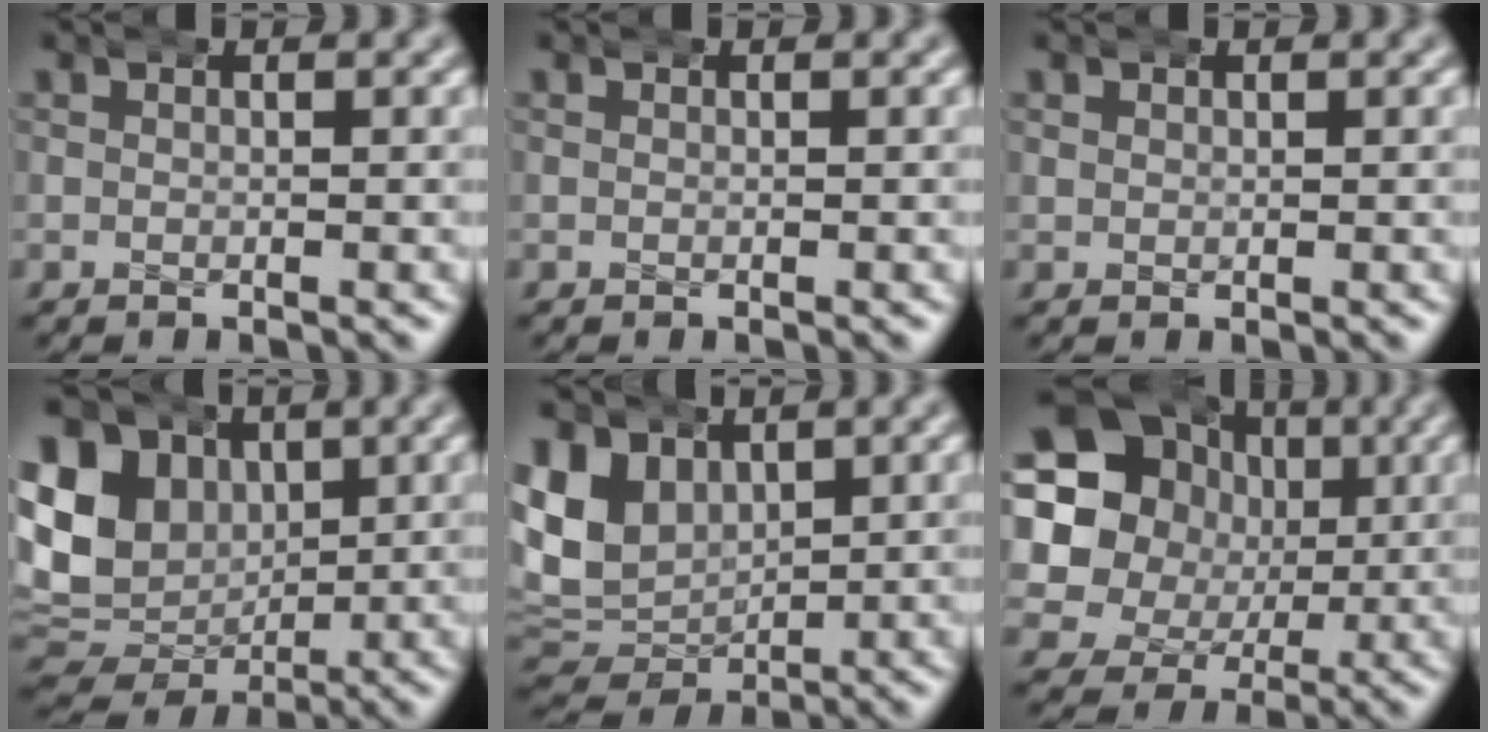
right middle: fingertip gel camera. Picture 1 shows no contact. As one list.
[{"total": 0.0}, {"total": 0.6, "force": [0.4, 0.4, 0.0], "torque": [0.001, 0.000, 0.009]}, {"total": 15.8, "force": [1.2, 13.8, 7.7], "torque": [-0.157, -0.024, 0.018]}, {"total": 10.0, "force": [0.8, 8.7, 4.9], "torque": [-0.126, -0.028, 0.020]}, {"total": 17.2, "force": [2.7, 14.8, 8.4], "torque": [-0.175, -0.013, 0.032]}]